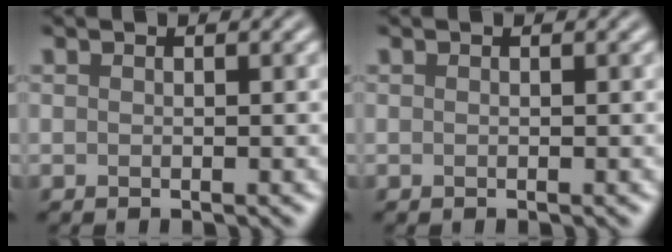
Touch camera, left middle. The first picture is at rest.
{"total": 0.0}